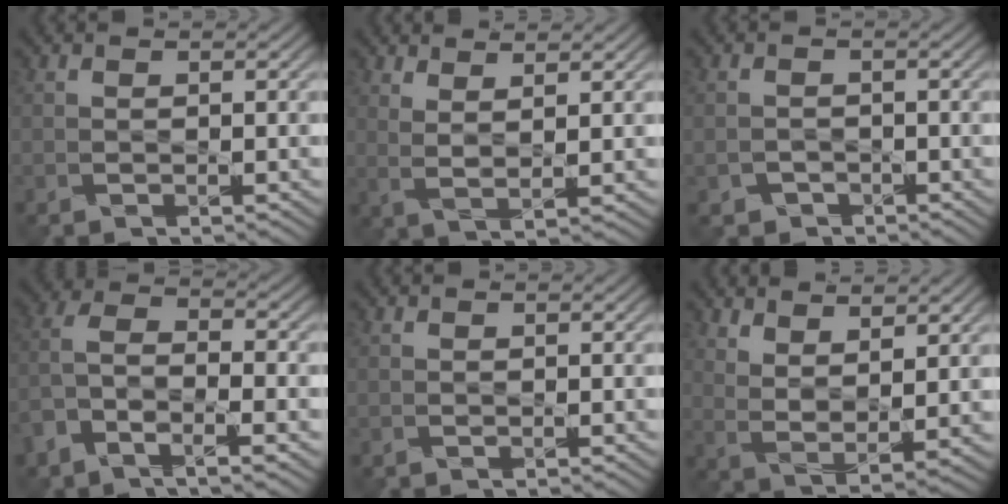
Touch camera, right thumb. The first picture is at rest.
{"total": 3.6, "force": [2.5, 0.7, 2.4], "torque": [-0.047, -0.010, 0.052]}
{"total": 1.7, "force": [-1.2, 1.3, 0.3], "torque": [-0.002, -0.003, -0.022]}
{"total": 7.4, "force": [-4.1, 2.8, 5.4], "torque": [-0.118, -0.006, -0.089]}
{"total": 0.0}
{"total": 6.0, "force": [4.4, 1.7, 3.7], "torque": [-0.076, -0.017, 0.089]}